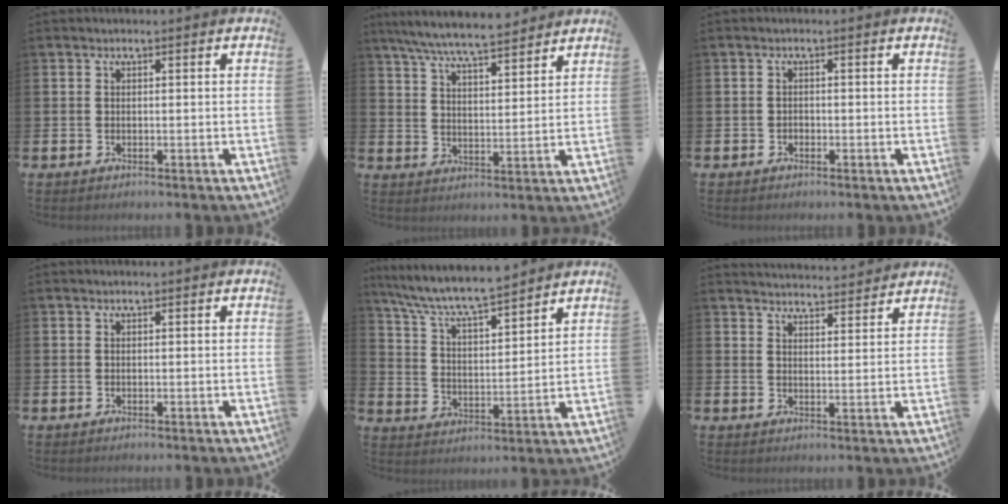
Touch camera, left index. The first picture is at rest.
{"total": 7.4, "force": [7.0, 0.7, 2.4], "torque": [-0.074, -0.032, 0.126]}
{"total": 0.9, "force": [-0.6, 0.6, 0.1], "torque": [-0.010, 0.006, -0.013]}
{"total": 0.0}
{"total": 7.7, "force": [7.3, 0.7, 2.4], "torque": [-0.082, -0.051, 0.128]}
{"total": 4.1, "force": [4.1, 0.3, -0.1], "torque": [-0.007, -0.026, 0.074]}